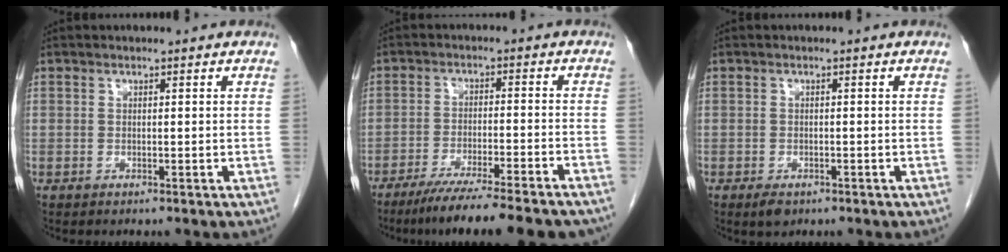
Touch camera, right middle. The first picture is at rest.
{"total": 15.1, "force": [-12.8, 0.5, 7.9], "torque": [-0.105, -0.029, -0.191]}
{"total": 1.9, "force": [-1.2, 1.0, 1.1], "torque": [-0.021, -0.002, -0.013]}